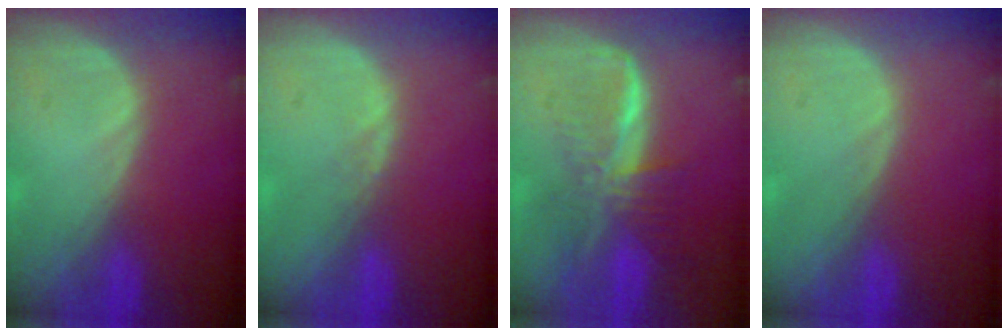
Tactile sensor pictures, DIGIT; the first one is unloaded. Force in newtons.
{"total": 0.8, "press": 0.8, "slide": 0.3}
{"total": 8.1, "press": 7.0, "slide": 4.2}
{"total": 0.0}